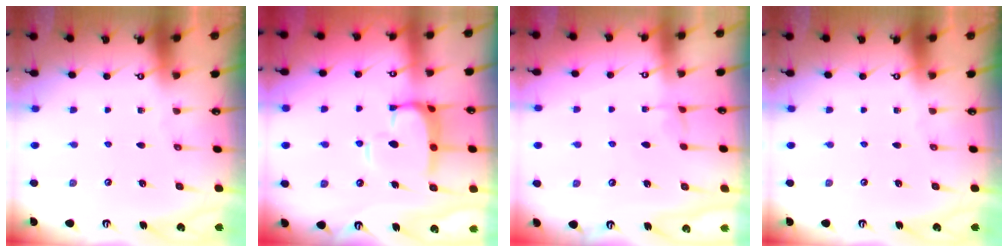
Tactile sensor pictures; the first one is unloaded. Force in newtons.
{"total": 8.1, "press": 8.0, "slide": 1.2}
{"total": 2.5, "press": 2.5, "slide": 0.2}
{"total": 0.0}